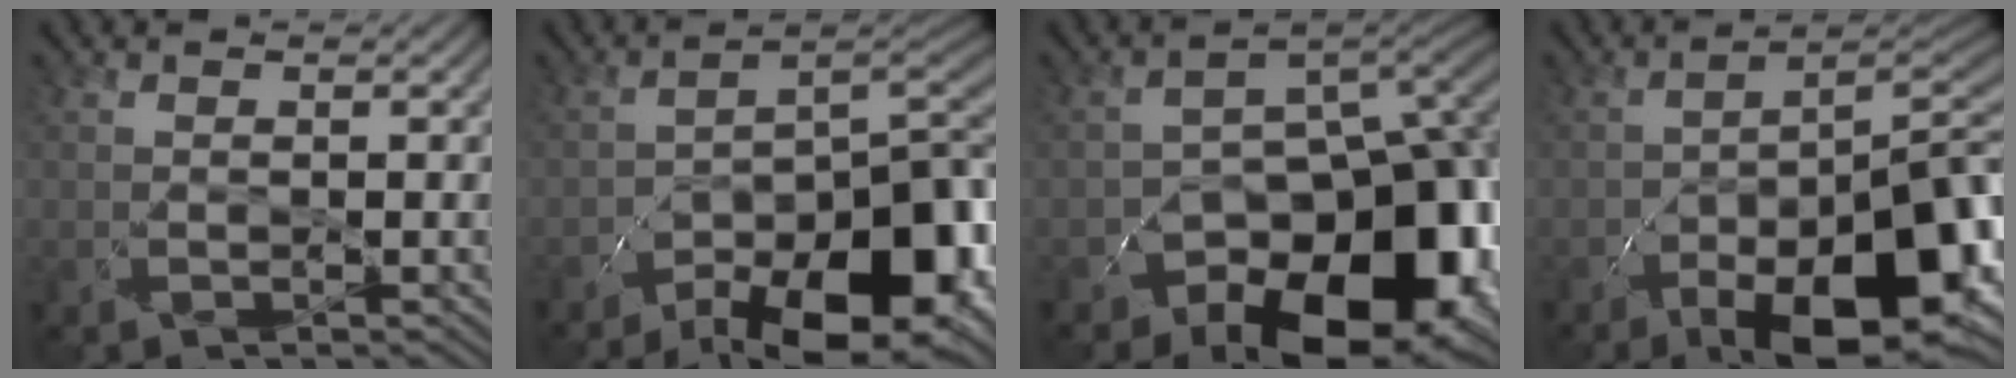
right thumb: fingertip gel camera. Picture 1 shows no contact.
{"total": 17.2, "force": [-11.0, 7.0, 11.3], "torque": [-0.127, -0.007, -0.158]}
{"total": 18.8, "force": [-11.0, 10.7, 10.8], "torque": [-0.124, -0.037, -0.142]}
{"total": 17.1, "force": [-9.1, 6.5, 12.9], "torque": [-0.160, -0.012, -0.136]}